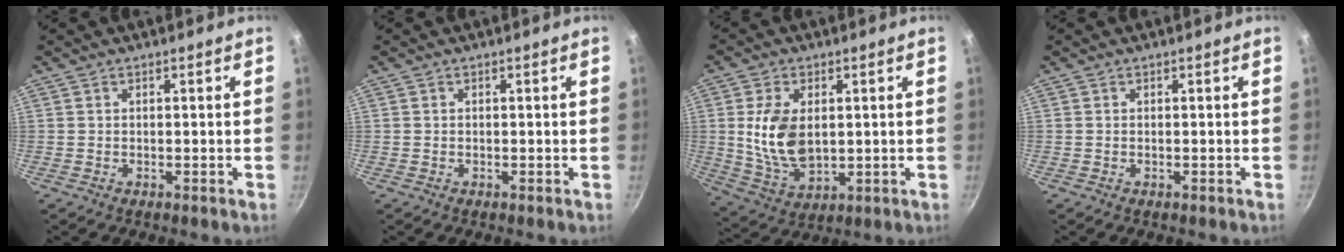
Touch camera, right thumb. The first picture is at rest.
{"total": 0.0}
{"total": 11.8, "force": [1.3, 7.2, 9.2], "torque": [-0.167, -0.019, 0.035]}
{"total": 0.0}